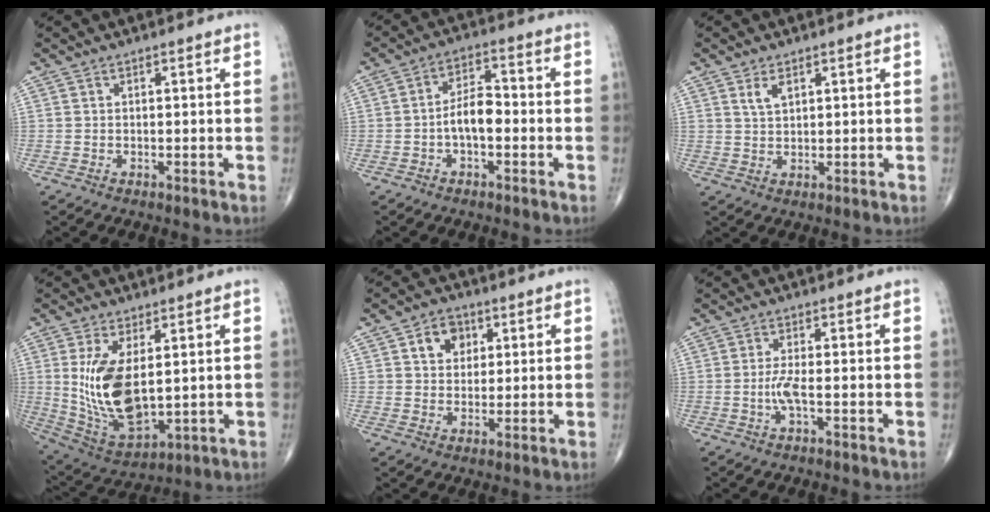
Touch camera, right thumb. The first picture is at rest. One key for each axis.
{"total": 6.3, "fx": -1.5, "fy": 3.2, "fz": 5.2, "tx": -0.083, "ty": 0.027, "tz": -0.032}
{"total": 2.7, "fx": 1.5, "fy": 1.4, "fz": 1.8, "tx": -0.027, "ty": -0.005, "tz": 0.033}
{"total": 14.8, "fx": 1.9, "fy": 7.2, "fz": 12.8, "tx": -0.240, "ty": -0.021, "tz": 0.059}
{"total": 5.9, "fx": 2.1, "fy": 4.7, "fz": 2.9, "tx": -0.014, "ty": -0.003, "tz": 0.031}
{"total": 2.8, "fx": -0.8, "fy": 0.3, "fz": 2.7, "tx": -0.065, "ty": -0.002, "tz": -0.018}